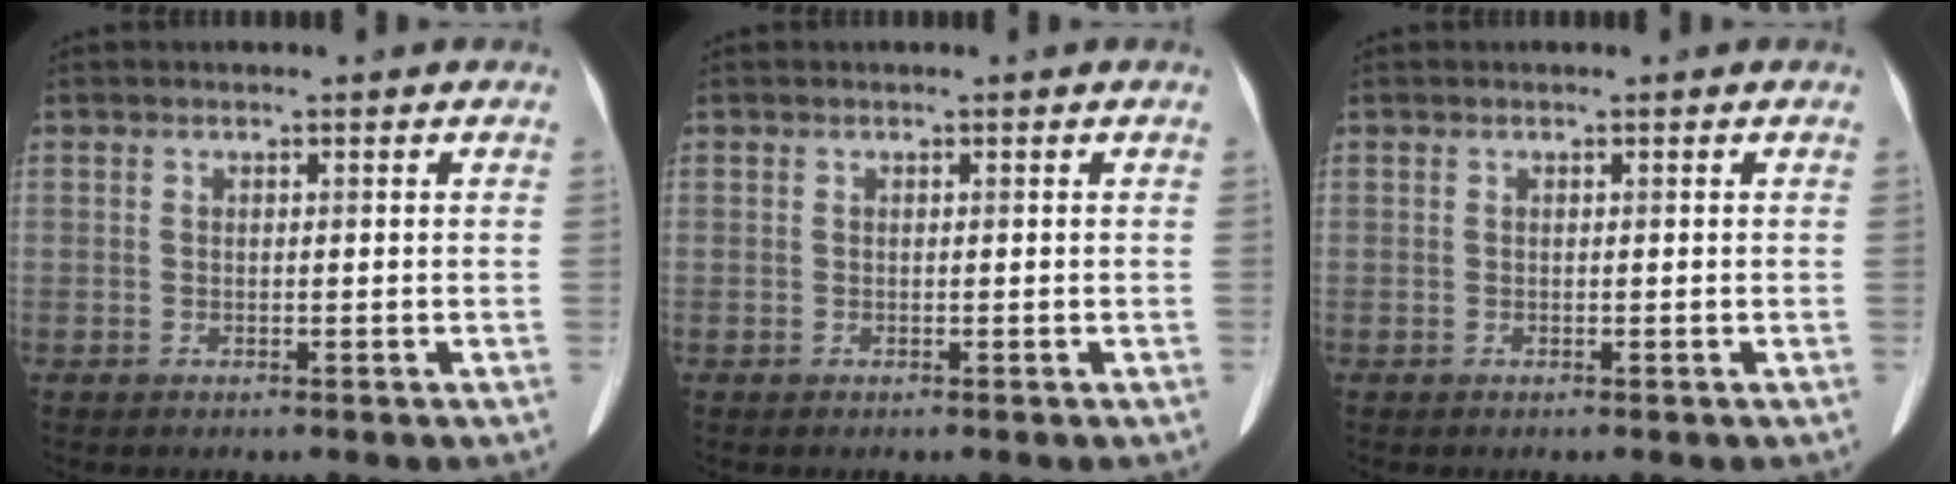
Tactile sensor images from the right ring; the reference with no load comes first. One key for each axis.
{"total": 0.0}
{"total": 0.0}